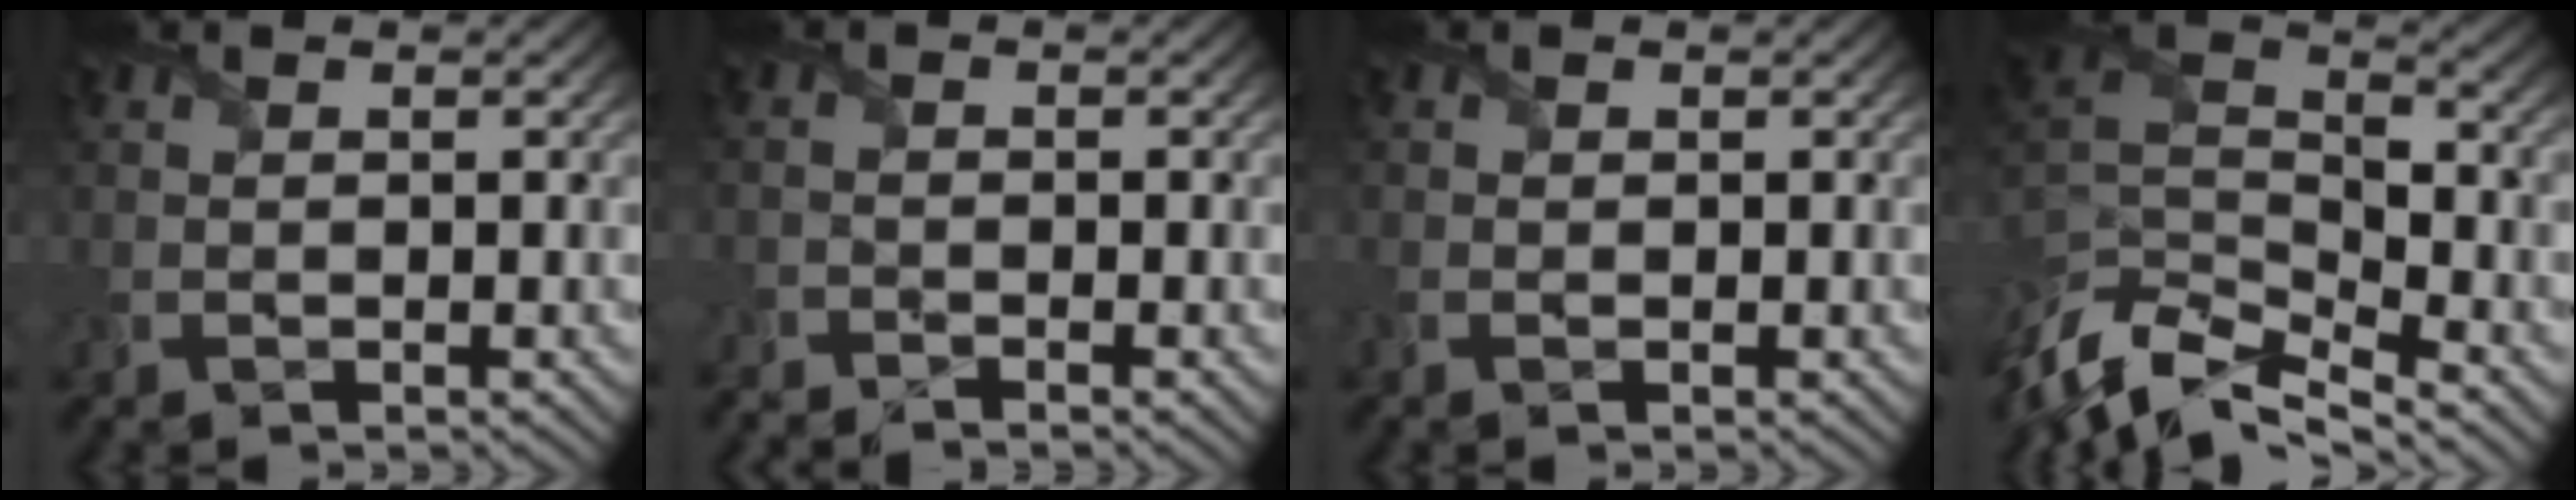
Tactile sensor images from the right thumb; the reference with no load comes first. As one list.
[{"total": 2.2, "force": [-2.2, -0.1, 0.1], "torque": [-0.005, -0.007, -0.053]}, {"total": 0.7, "force": [-0.2, 0.6, 0.4], "torque": [-0.010, -0.002, -0.005]}, {"total": 10.4, "force": [-6.9, 3.8, 6.8], "torque": [-0.152, -0.005, -0.138]}]